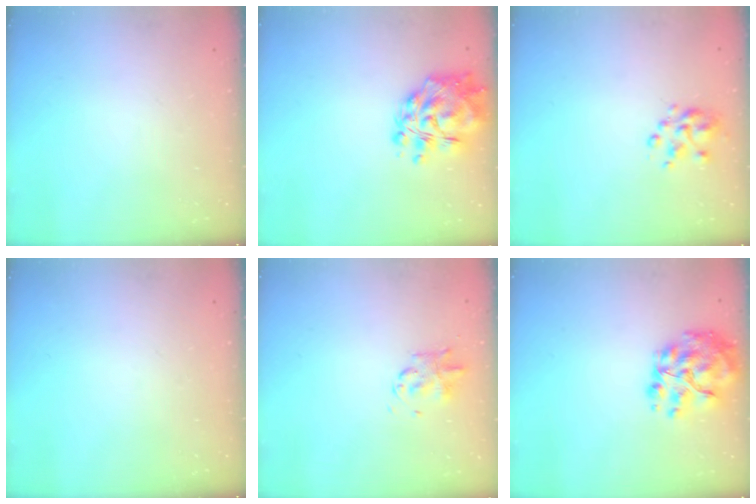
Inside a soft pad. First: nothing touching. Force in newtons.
{"total": 12.4, "press": 11.7, "slide": 4.1}
{"total": 3.8, "press": 3.7, "slide": 0.8}
{"total": 0.0}
{"total": 2.9, "press": 2.9, "slide": 0.7}
{"total": 13.7, "press": 13.2, "slide": 3.6}